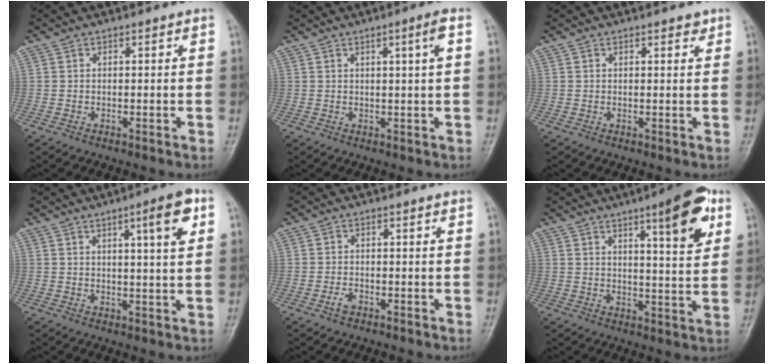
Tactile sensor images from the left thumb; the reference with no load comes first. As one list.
[{"total": 3.4, "force": [1.1, -0.3, 3.2], "torque": [-0.055, 0.000, 0.019]}, {"total": 1.7, "force": [1.1, 0.6, 1.1], "torque": [-0.010, -0.004, 0.012]}, {"total": 7.3, "force": [3.1, 0.9, 6.6], "torque": [-0.092, -0.012, 0.042]}, {"total": 1.8, "force": [-1.0, 0.9, 1.2], "torque": [-0.024, 0.008, -0.018]}, {"total": 11.9, "force": [5.8, 2.6, 10.0], "torque": [-0.123, -0.024, 0.077]}]